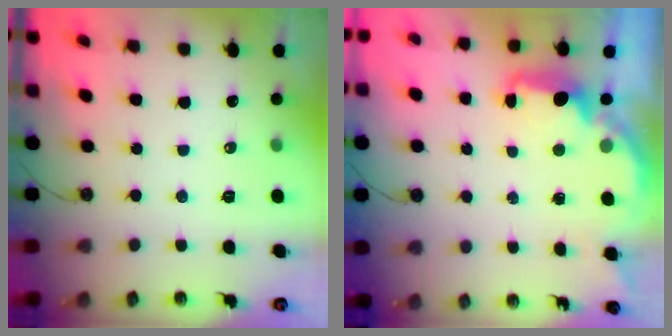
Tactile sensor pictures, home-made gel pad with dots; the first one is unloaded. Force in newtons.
{"total": 2.6, "press": 2.5, "slide": 0.8}